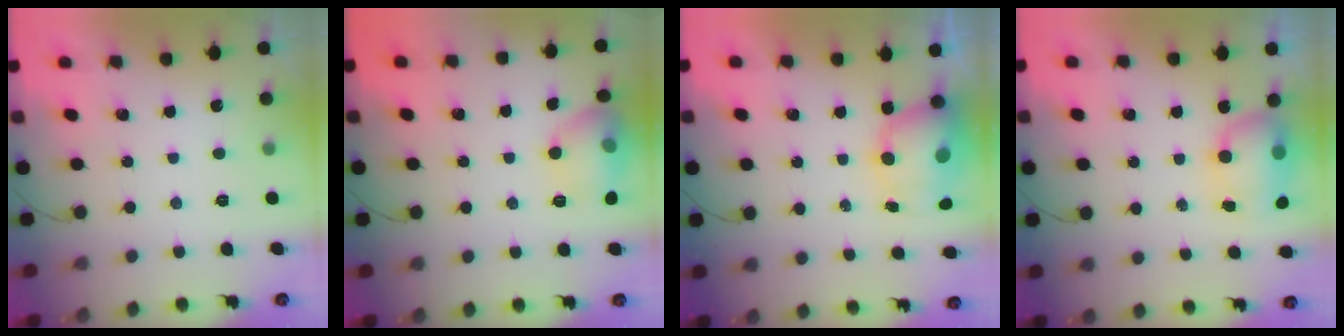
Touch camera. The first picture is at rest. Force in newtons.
{"total": 11.7, "press": 11.4, "slide": 2.9}
{"total": 9.2, "press": 9.1, "slide": 1.7}
{"total": 8.4, "press": 7.9, "slide": 2.6}